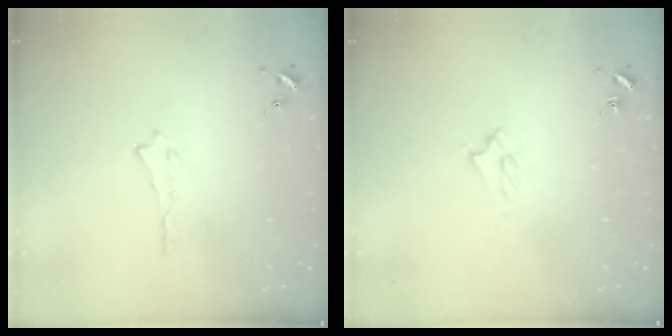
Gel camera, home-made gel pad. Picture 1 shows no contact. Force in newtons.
{"total": 1.7, "press": 1.6, "slide": 0.3}